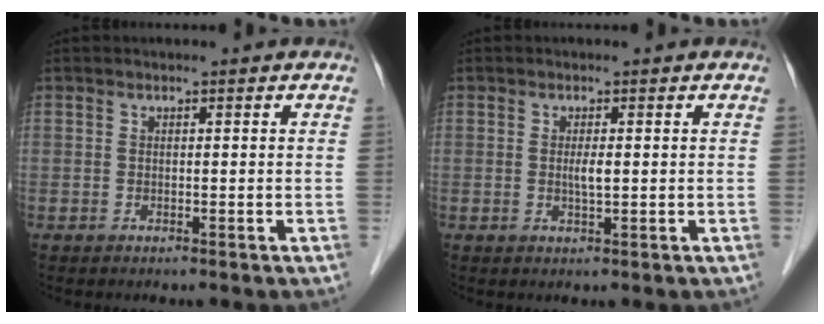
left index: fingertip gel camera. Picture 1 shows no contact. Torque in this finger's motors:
{"motor_torque": [0.50, 0.40, 0.15, 0.03]}